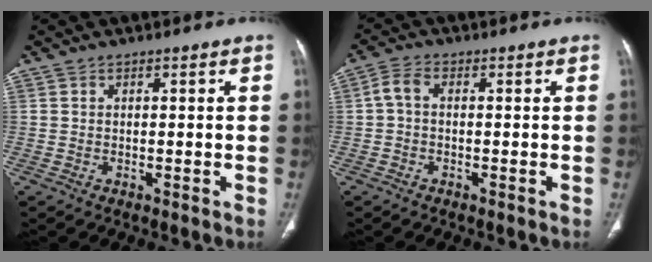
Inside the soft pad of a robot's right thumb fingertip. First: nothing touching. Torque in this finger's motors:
{"motor_torque": [0.01, 0.00, 0.56, -0.56, 0.00]}